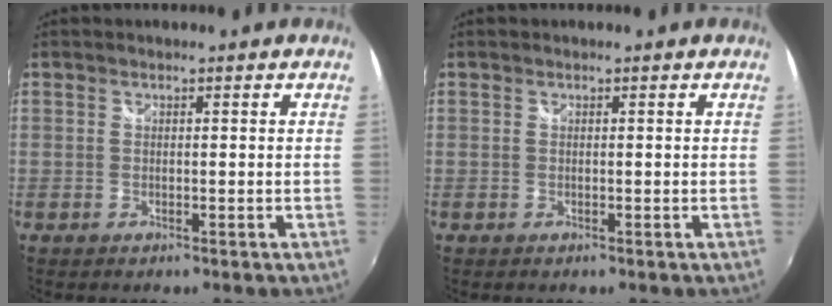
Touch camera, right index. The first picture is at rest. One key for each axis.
{"total": 0.0}